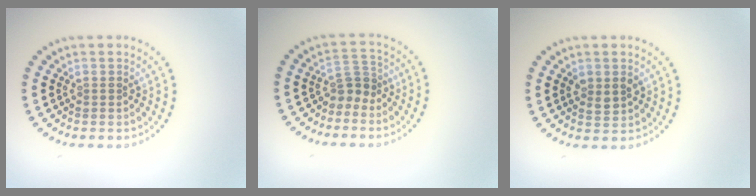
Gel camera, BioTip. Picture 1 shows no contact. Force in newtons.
{"total": 1.9, "press": 1.4, "slide": 1.3}
{"total": 1.7, "press": 1.7, "slide": 0.3}